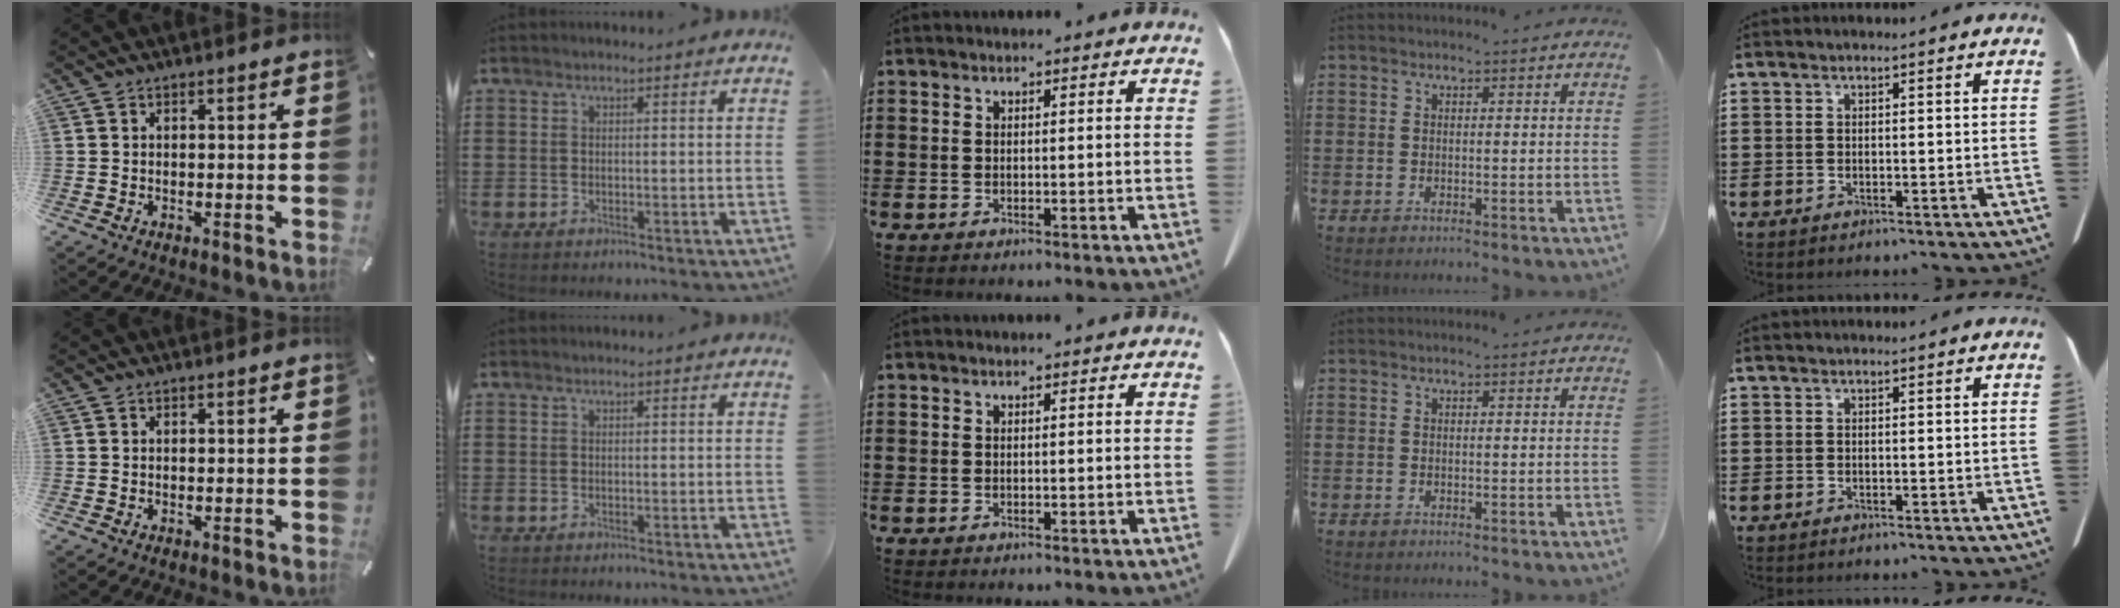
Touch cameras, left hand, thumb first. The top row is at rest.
{}